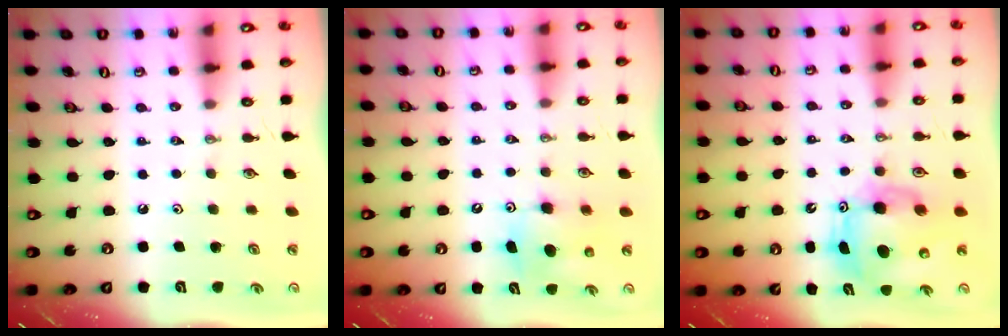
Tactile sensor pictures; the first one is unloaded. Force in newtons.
{"total": 8.5, "press": 8.4, "slide": 1.0}
{"total": 9.4, "press": 9.2, "slide": 1.8}